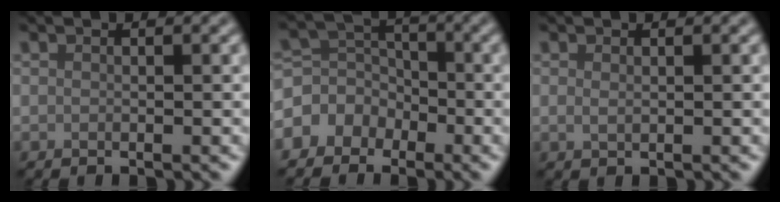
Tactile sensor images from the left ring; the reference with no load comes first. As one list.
[{"total": 4.3, "force": [-2.1, 3.6, 1.0], "torque": [0.007, 0.016, -0.052]}, {"total": 0.7, "force": [0.3, 0.3, 0.6], "torque": [-0.011, -0.001, 0.005]}]